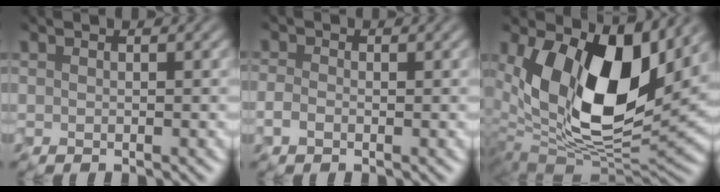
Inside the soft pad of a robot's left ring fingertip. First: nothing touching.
{"total": 1.3, "force": [-1.3, 0.2, -0.1], "torque": [-0.008, 0.000, -0.015]}
{"total": 11.7, "force": [3.0, 6.6, 9.3], "torque": [-0.168, -0.030, 0.068]}